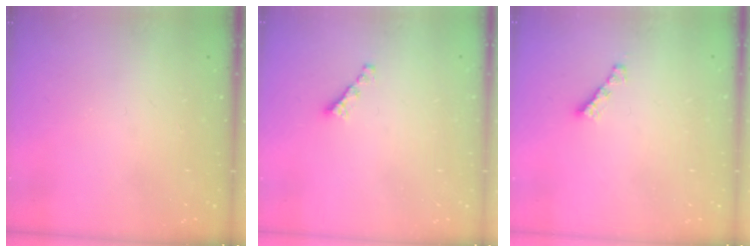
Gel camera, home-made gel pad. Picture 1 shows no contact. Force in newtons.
{"total": 2.7, "press": 2.7, "slide": 0.2}
{"total": 2.7, "press": 2.7, "slide": 0.3}